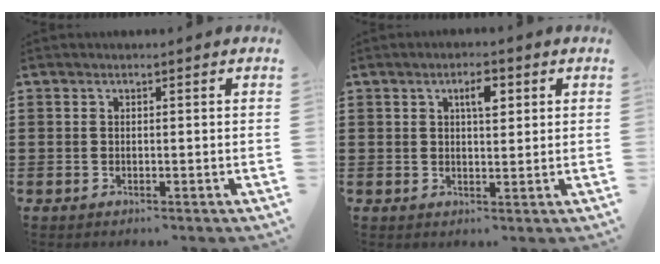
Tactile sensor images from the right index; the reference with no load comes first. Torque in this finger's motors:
{"motor_torque": [0.68, 0.00, 0.29, 0.05]}